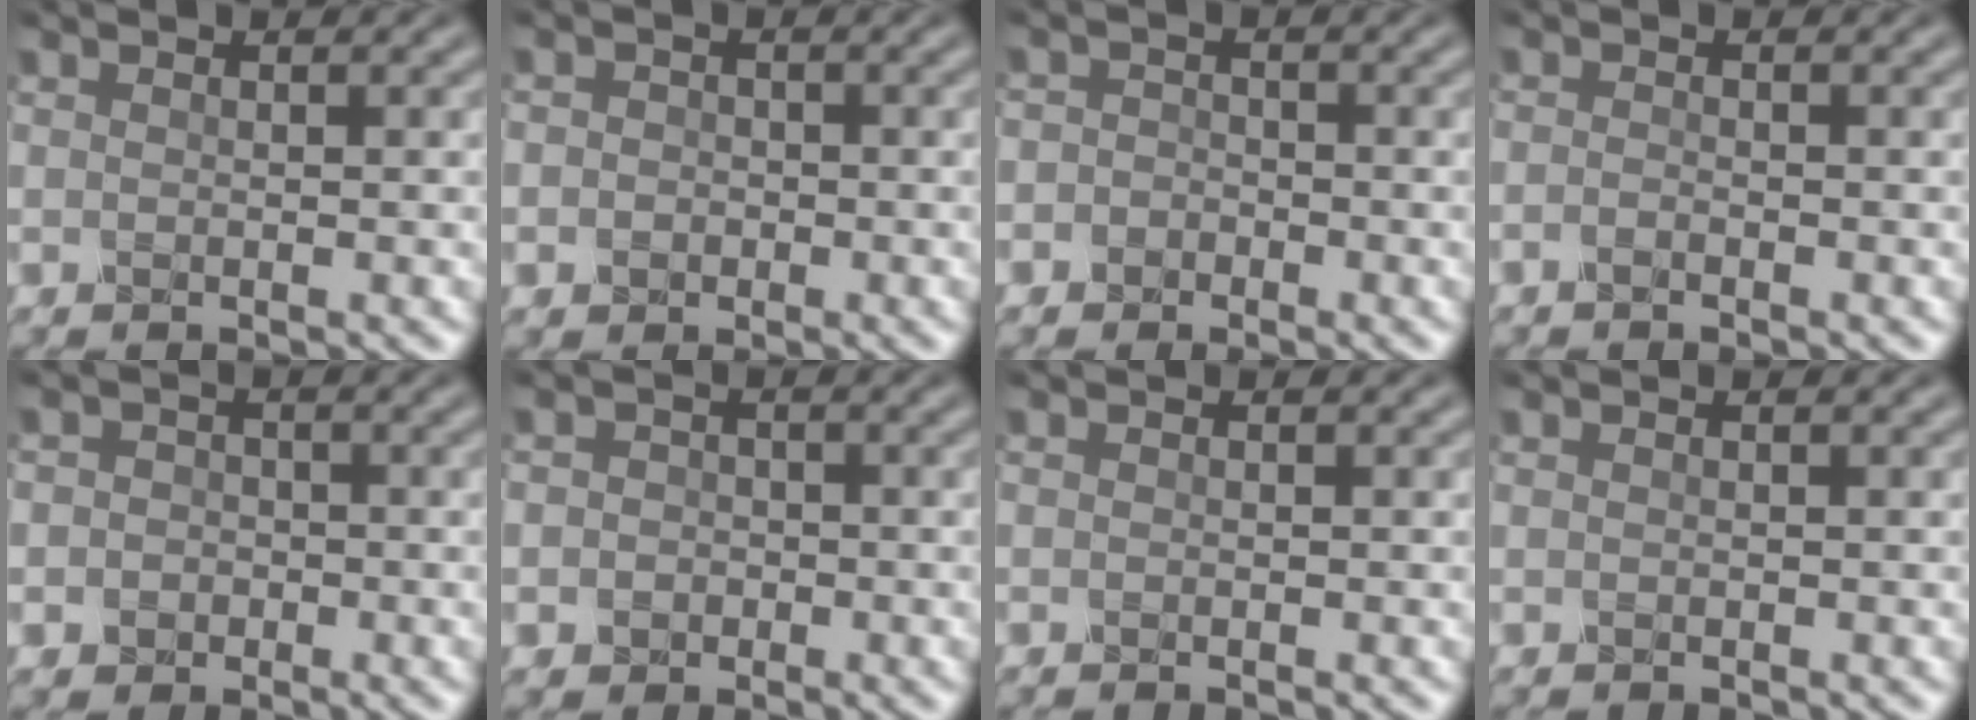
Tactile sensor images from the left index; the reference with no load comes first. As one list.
[{"total": 2.1, "force": [-0.1, 2.0, 0.7], "torque": [0.007, 0.003, -0.020]}, {"total": 2.1, "force": [-0.7, 1.9, 0.4], "torque": [0.017, 0.010, -0.030]}, {"total": 0.7, "force": [-0.5, 0.2, 0.5], "torque": [-0.010, -0.001, -0.012]}, {"total": 2.9, "force": [-0.3, 2.7, 0.8], "torque": [0.010, 0.009, -0.030]}, {"total": 2.6, "force": [-0.2, 2.5, 0.8], "torque": [0.009, 0.007, -0.026]}, {"total": 0.0}, {"total": 0.0}]